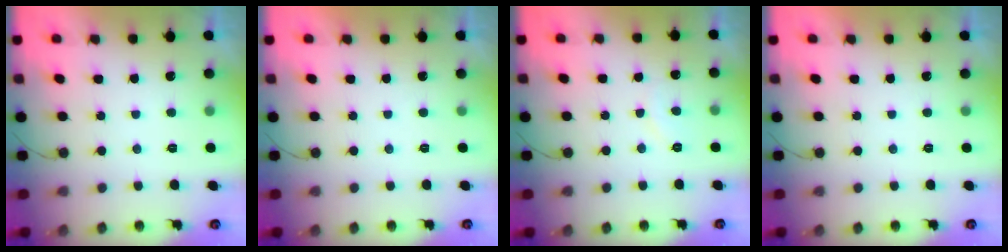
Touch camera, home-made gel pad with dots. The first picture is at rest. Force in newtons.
{"total": 1.8, "press": 1.8, "slide": 0.0}
{"total": 5.8, "press": 5.8, "slide": 0.5}
{"total": 1.7, "press": 1.7, "slide": 0.1}